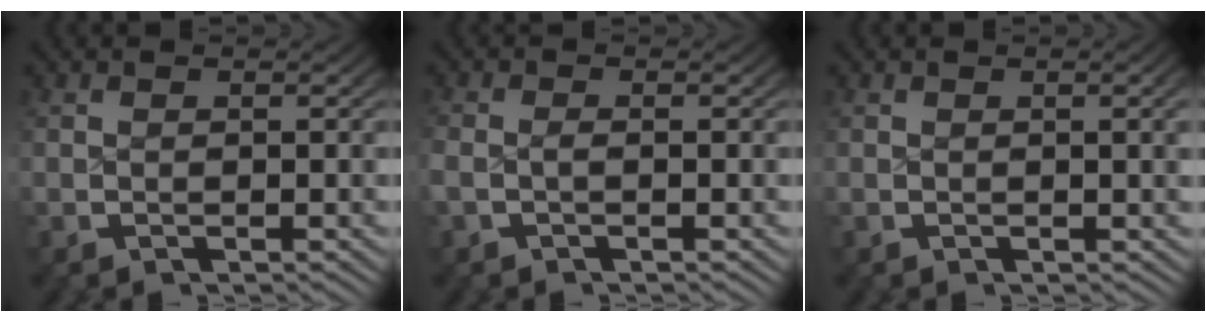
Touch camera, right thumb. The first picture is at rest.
{"total": 1.7, "force": [-0.4, 1.1, 1.2], "torque": [-0.042, -0.003, -0.003]}
{"total": 1.0, "force": [0.2, -0.1, 1.0], "torque": [-0.017, 0.004, 0.007]}